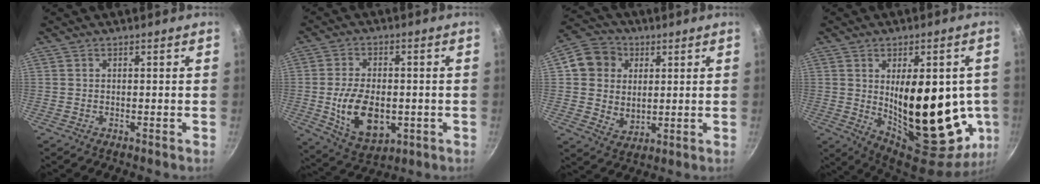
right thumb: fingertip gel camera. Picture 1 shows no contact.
{"total": 13.2, "force": [-2.0, 8.1, 10.2], "torque": [-0.168, -0.002, -0.021]}
{"total": 11.0, "force": [3.1, 9.4, 4.7], "torque": [-0.044, -0.009, 0.052]}
{"total": 26.6, "force": [-0.3, 12.5, 23.4], "torque": [-0.295, -0.039, 0.022]}